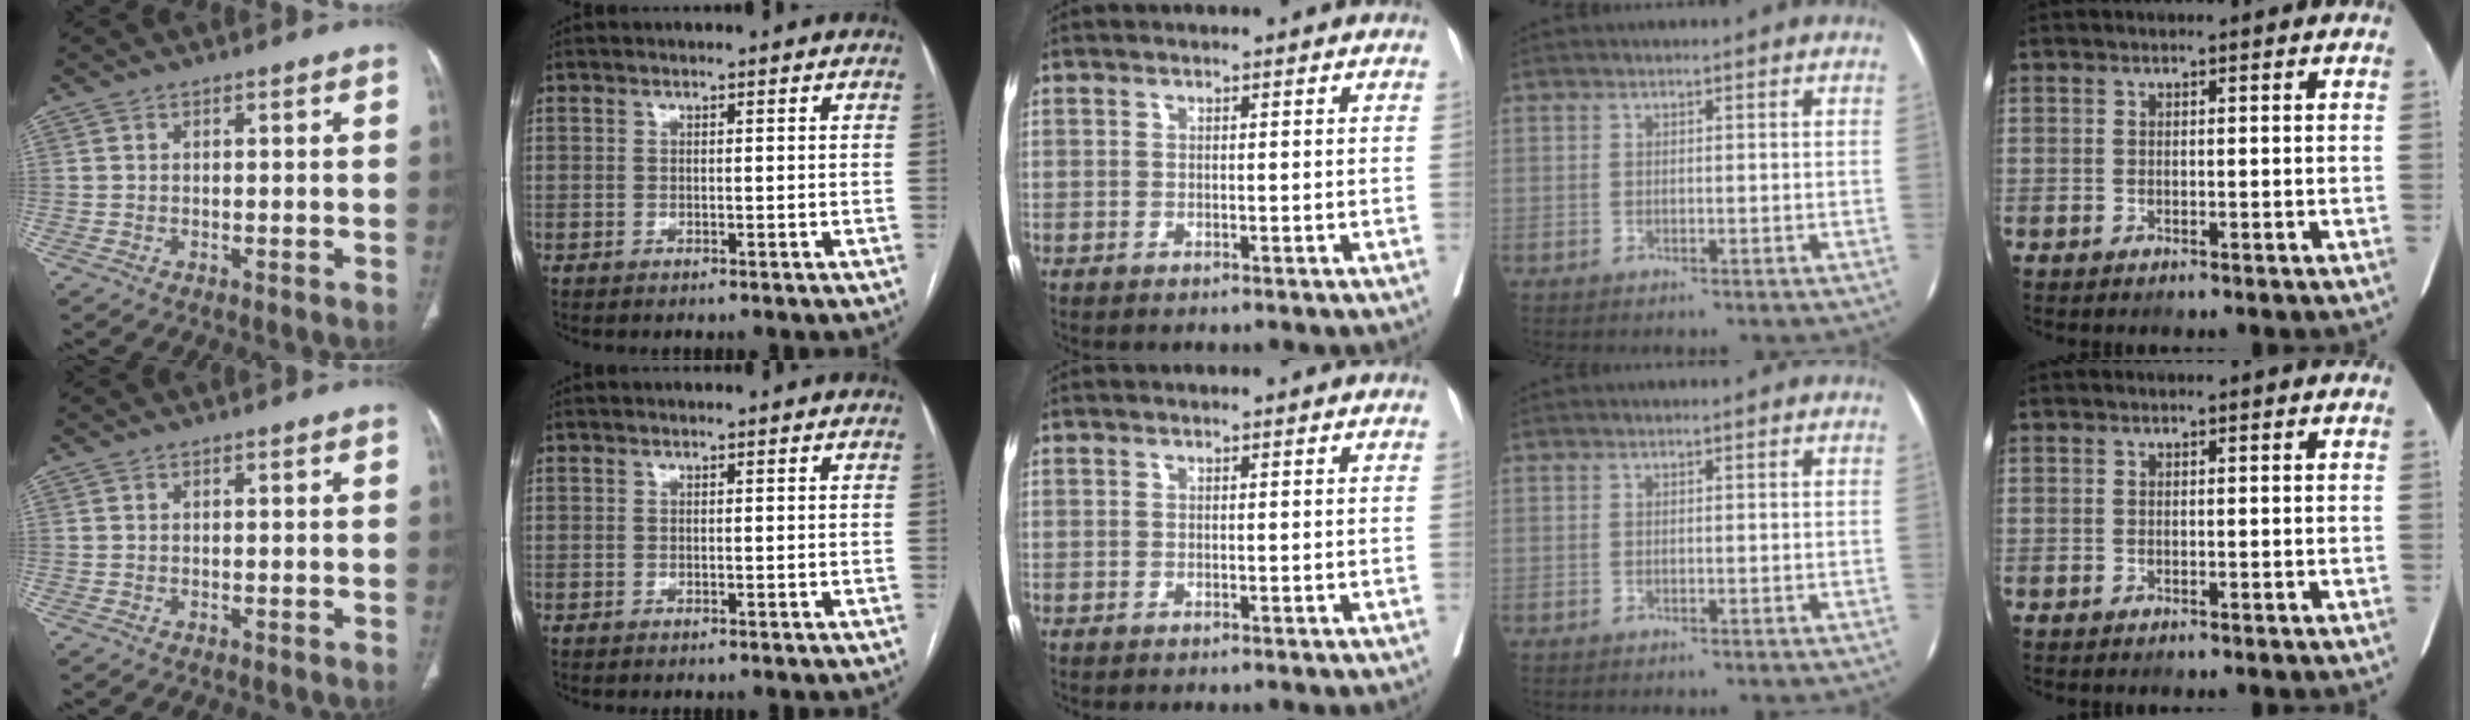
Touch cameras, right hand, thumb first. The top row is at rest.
{}